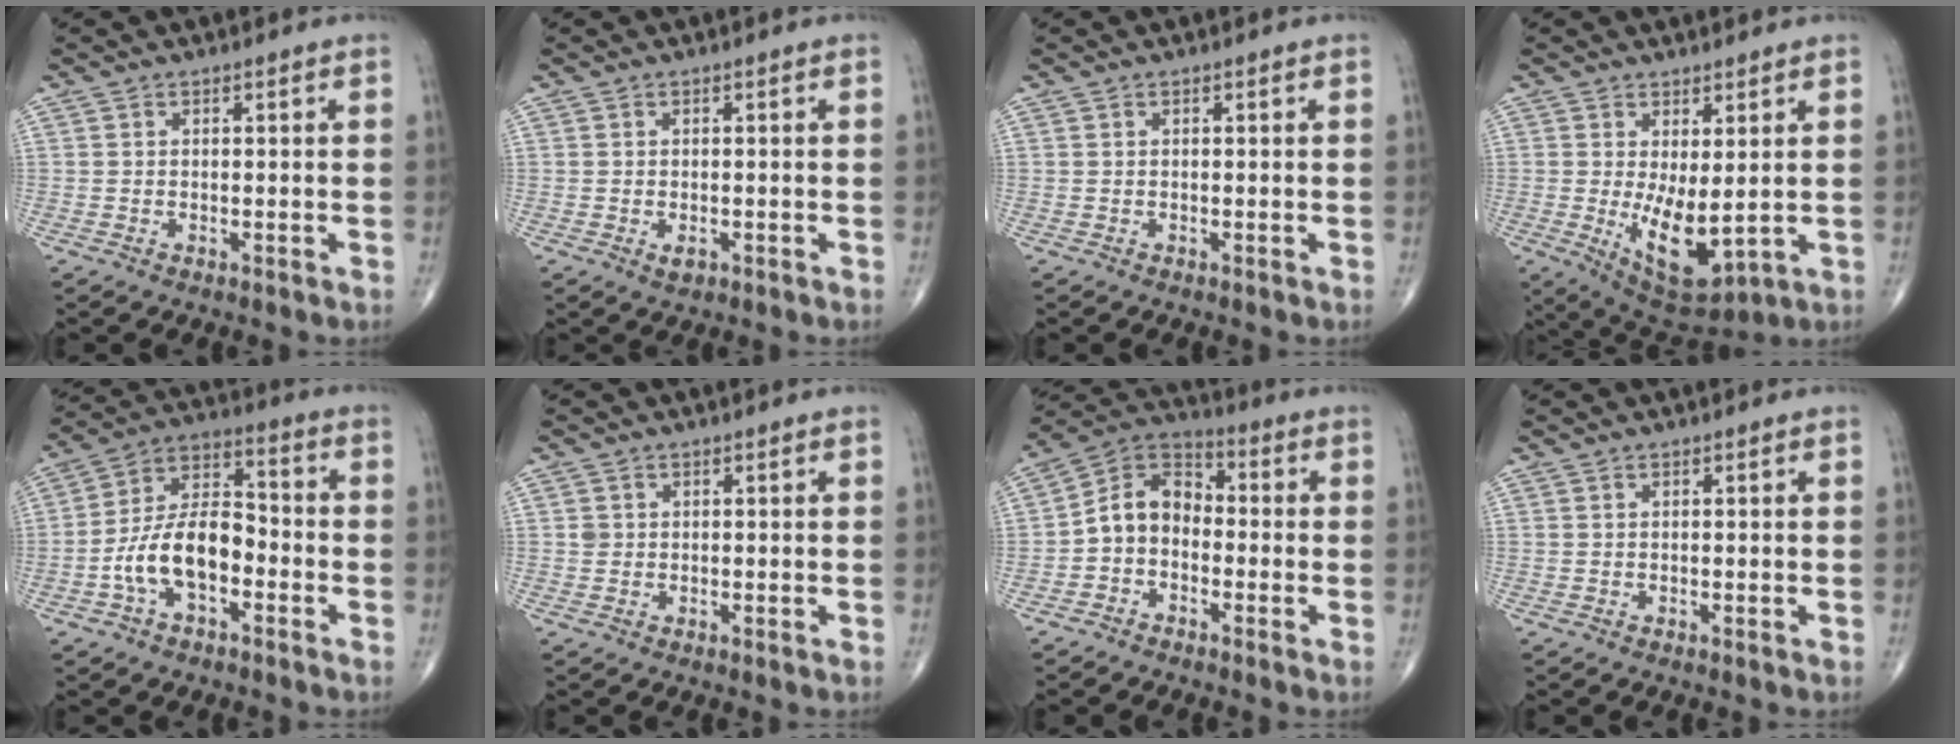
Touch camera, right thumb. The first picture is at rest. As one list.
[{"total": 1.5, "force": [-0.5, 0.9, 1.1], "torque": [-0.017, -0.002, -0.006]}, {"total": 0.0}, {"total": 10.0, "force": [-0.4, 4.3, 9.0], "torque": [-0.138, -0.026, 0.015]}, {"total": 12.9, "force": [-4.0, 7.1, 10.0], "torque": [-0.175, 0.048, -0.080]}, {"total": 1.2, "force": [0.1, 1.2, 0.3], "torque": [0.001, 0.002, 0.003]}, {"total": 8.8, "force": [-1.9, 6.6, 5.5], "torque": [-0.076, 0.040, -0.053]}, {"total": 0.0}]